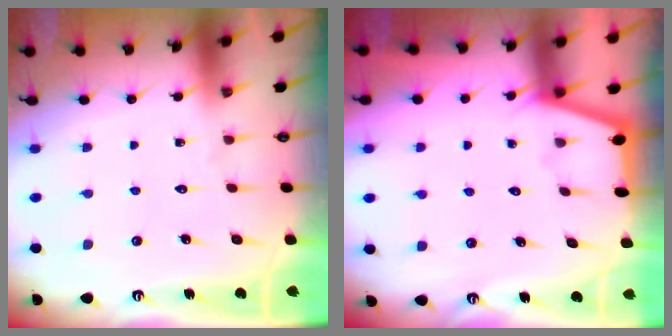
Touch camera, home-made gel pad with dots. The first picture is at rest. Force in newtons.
{"total": 1.4, "press": 1.3, "slide": 0.3}